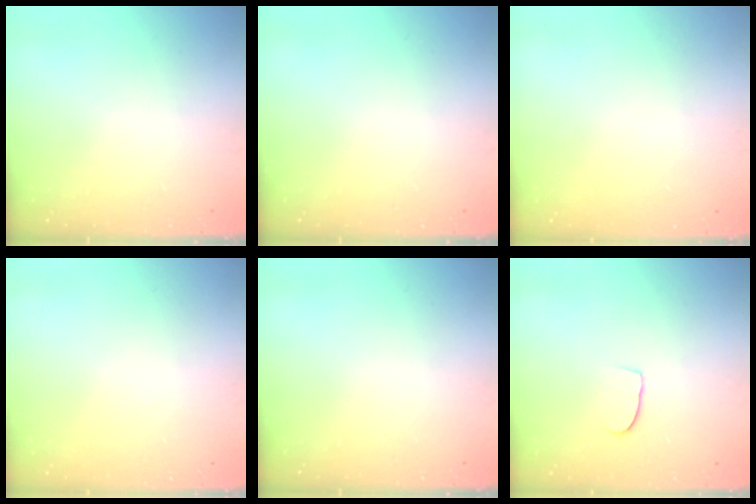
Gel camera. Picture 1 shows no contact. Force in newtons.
{"total": 0.0}
{"total": 0.0}
{"total": 0.0}
{"total": 0.0}
{"total": 6.1, "press": 6.1, "slide": 0.4}